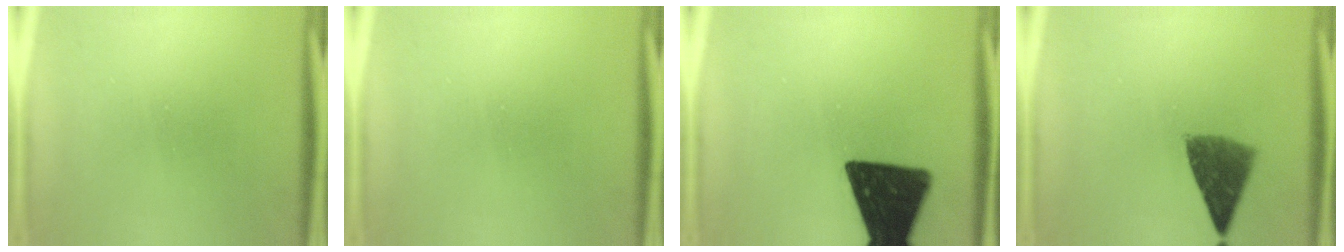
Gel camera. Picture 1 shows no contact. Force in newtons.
{"total": 0.0}
{"total": 17.3}
{"total": 7.2}